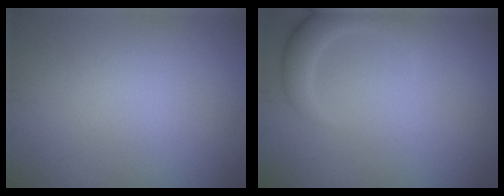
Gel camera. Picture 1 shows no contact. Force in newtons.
{"total": 2.9, "press": 2.8, "slide": 0.3}